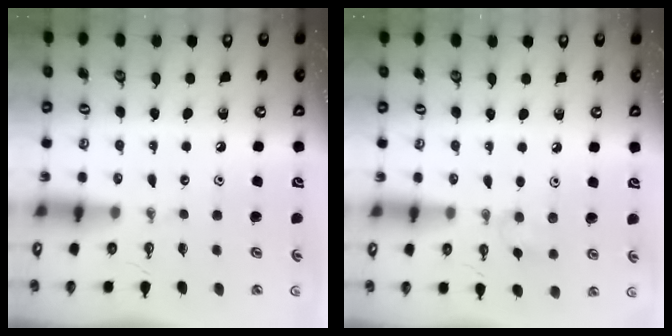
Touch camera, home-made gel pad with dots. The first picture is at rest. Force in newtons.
{"total": 6.2, "press": 6.1, "slide": 0.9}